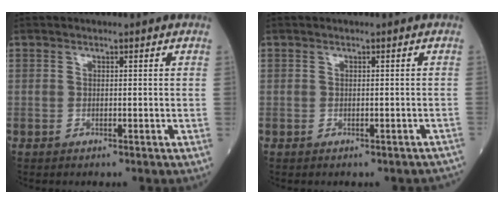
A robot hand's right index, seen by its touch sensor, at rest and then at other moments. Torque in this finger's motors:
{"motor_torque": [-0.22, 0.04, -0.30, -0.12]}